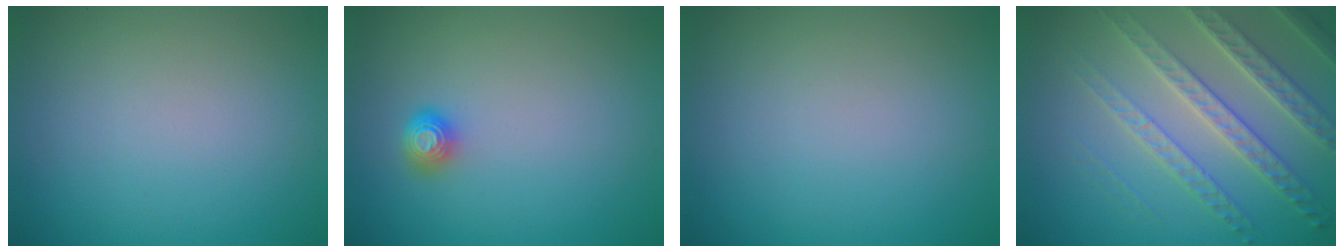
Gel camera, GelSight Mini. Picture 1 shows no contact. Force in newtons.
{"total": 1.6, "press": 1.2, "slide": 1.0}
{"total": 0.0}
{"total": 6.6, "press": 4.7, "slide": 4.5}